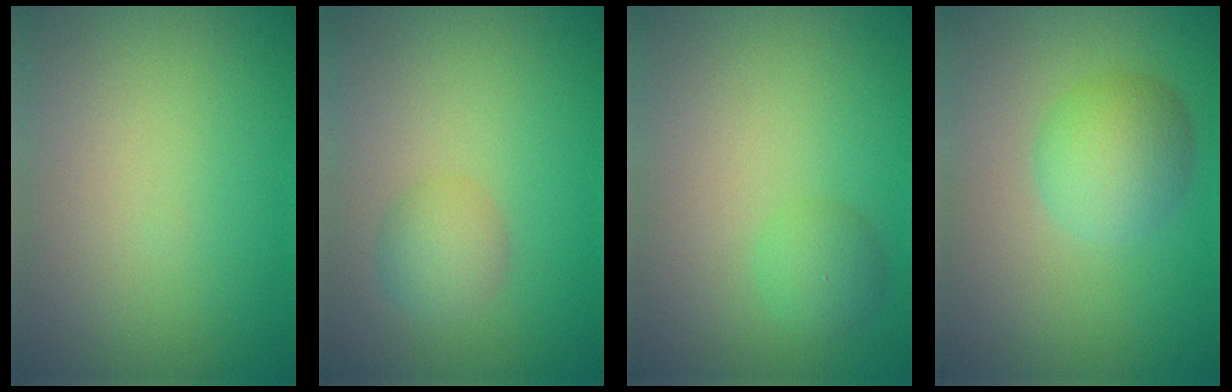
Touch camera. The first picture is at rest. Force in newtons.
{"total": 2.3, "press": 2.3, "slide": 0.0}
{"total": 2.0, "press": 2.0, "slide": 0.0}
{"total": 4.0, "press": 4.0, "slide": 0.1}